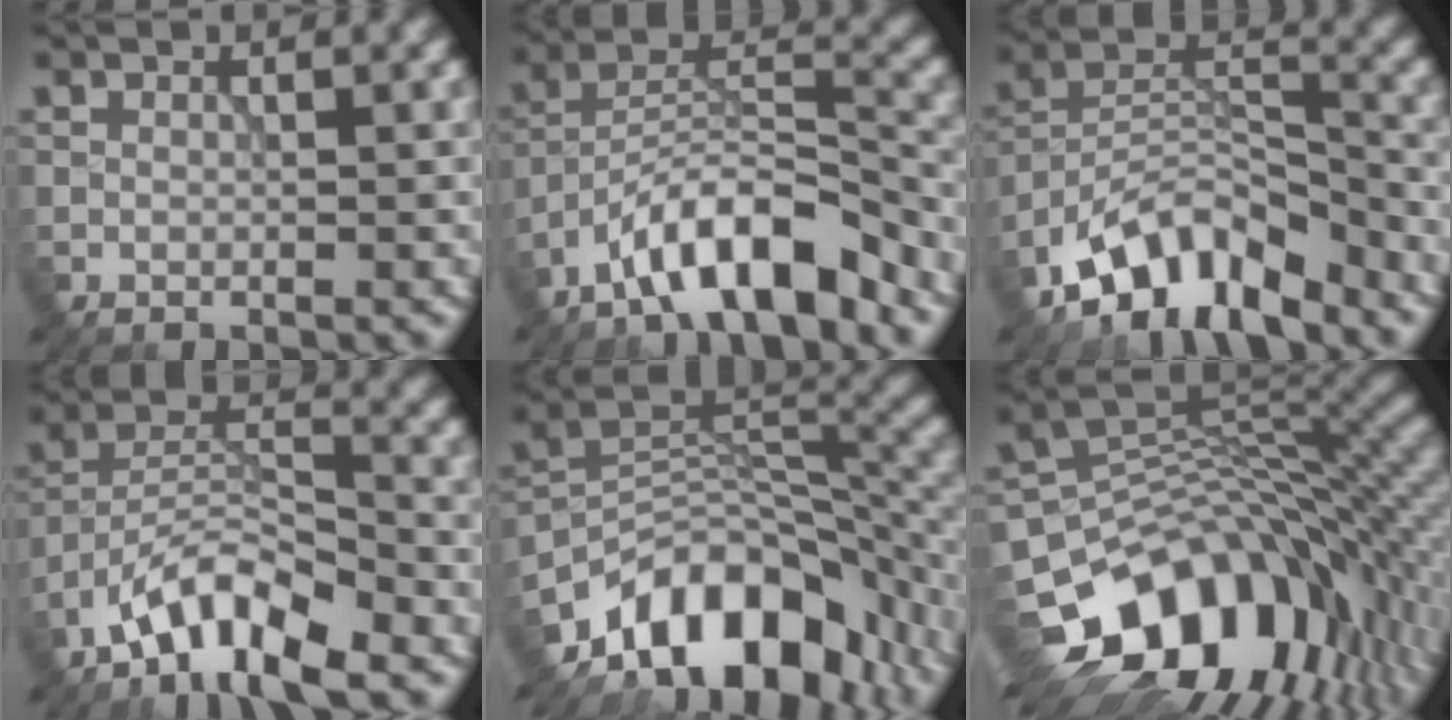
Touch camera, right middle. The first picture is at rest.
{"total": 8.8, "force": [-6.4, 2.4, 5.6], "torque": [-0.086, 0.015, -0.116]}
{"total": 8.5, "force": [-6.6, 3.3, 4.4], "torque": [-0.063, 0.002, -0.130]}
{"total": 7.5, "force": [-5.3, 2.2, 4.9], "torque": [-0.081, 0.009, -0.102]}
{"total": 12.6, "force": [-8.2, 6.2, 7.1], "torque": [-0.106, 0.007, -0.150]}
{"total": 14.4, "force": [-6.3, 9.0, 9.3], "torque": [-0.156, -0.007, -0.099]}